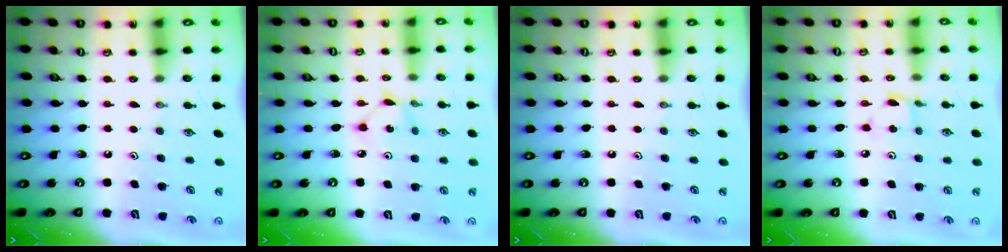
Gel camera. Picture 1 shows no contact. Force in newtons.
{"total": 2.1, "press": 2.1, "slide": 0.1}
{"total": 0.0}
{"total": 2.8, "press": 2.8, "slide": 0.3}